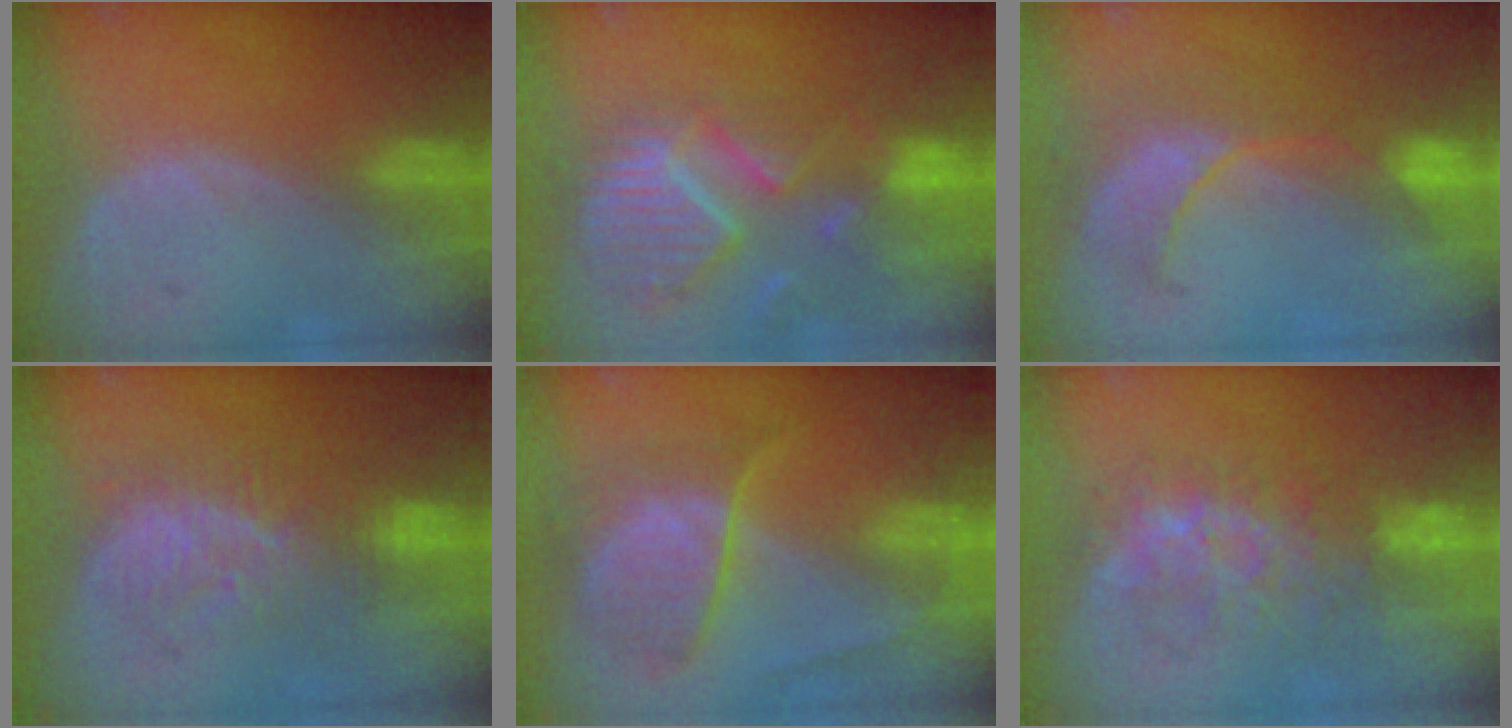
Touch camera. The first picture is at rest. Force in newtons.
{"total": 12.1, "press": 10.4, "slide": 6.2}
{"total": 7.9, "press": 7.7, "slide": 1.5}
{"total": 8.0, "press": 7.9, "slide": 1.5}
{"total": 7.5, "press": 7.5, "slide": 0.3}
{"total": 7.7, "press": 7.5, "slide": 1.6}